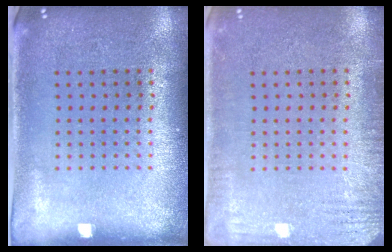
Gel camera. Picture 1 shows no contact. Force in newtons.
{"total": 2.5, "press": 2.5, "slide": 0.4}